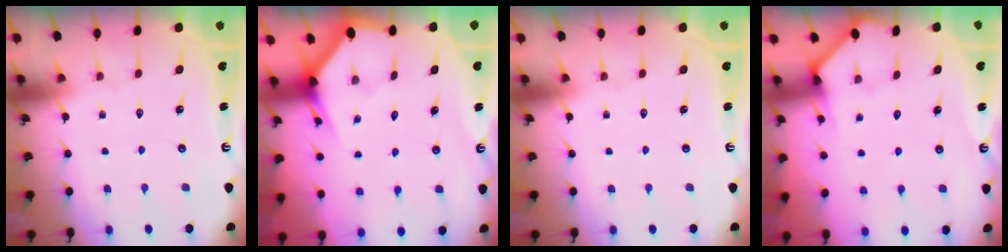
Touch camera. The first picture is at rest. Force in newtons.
{"total": 2.9, "press": 2.9, "slide": 0.1}
{"total": 0.0}
{"total": 2.6, "press": 2.6, "slide": 0.2}